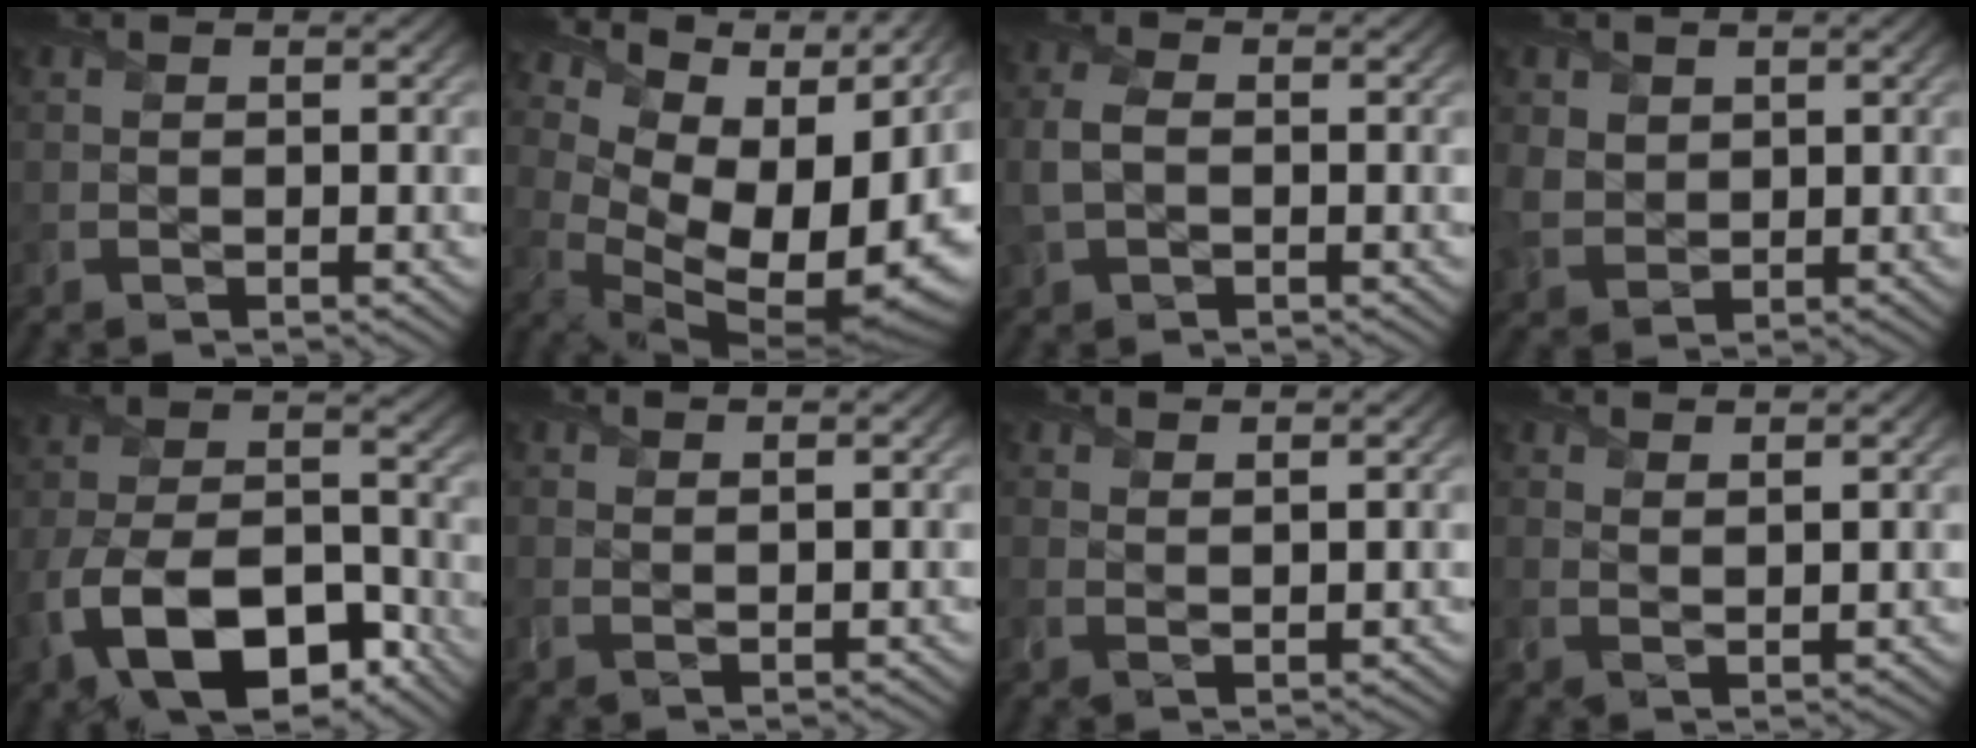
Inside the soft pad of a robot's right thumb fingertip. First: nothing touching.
{"total": 16.3, "force": [5.2, 9.1, 12.5], "torque": [-0.195, 0.002, 0.128]}
{"total": 3.4, "force": [-0.3, 2.3, 2.6], "torque": [-0.072, 0.003, -0.010]}
{"total": 4.8, "force": [1.7, 3.9, 2.2], "torque": [-0.072, -0.003, 0.036]}
{"total": 14.3, "force": [-7.4, 7.5, 9.6], "torque": [-0.200, -0.024, -0.134]}
{"total": 1.3, "force": [1.2, 0.1, 0.5], "torque": [-0.015, -0.001, 0.021]}
{"total": 2.1, "force": [1.8, 0.3, 0.9], "torque": [-0.015, -0.005, 0.034]}
{"total": 2.7, "force": [2.4, 0.4, 1.2], "torque": [-0.017, -0.007, 0.044]}